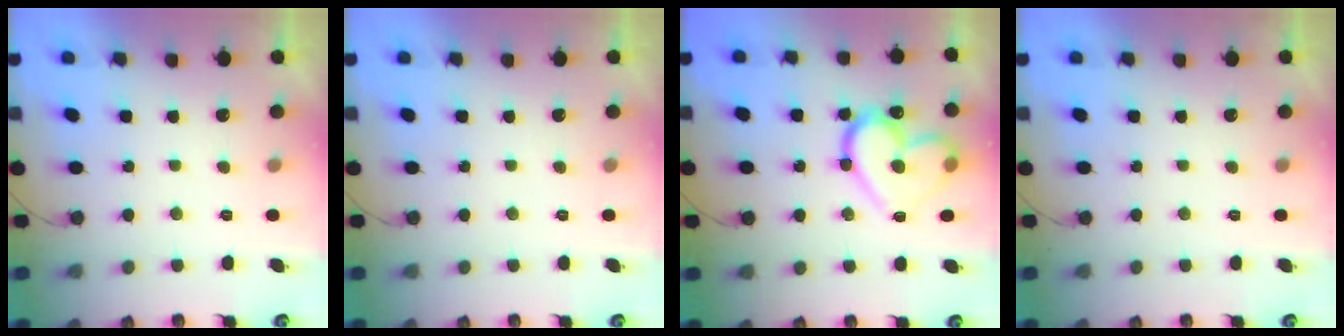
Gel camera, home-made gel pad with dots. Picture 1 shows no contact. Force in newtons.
{"total": 0.0}
{"total": 18.5, "press": 18.5, "slide": 1.2}
{"total": 0.0}